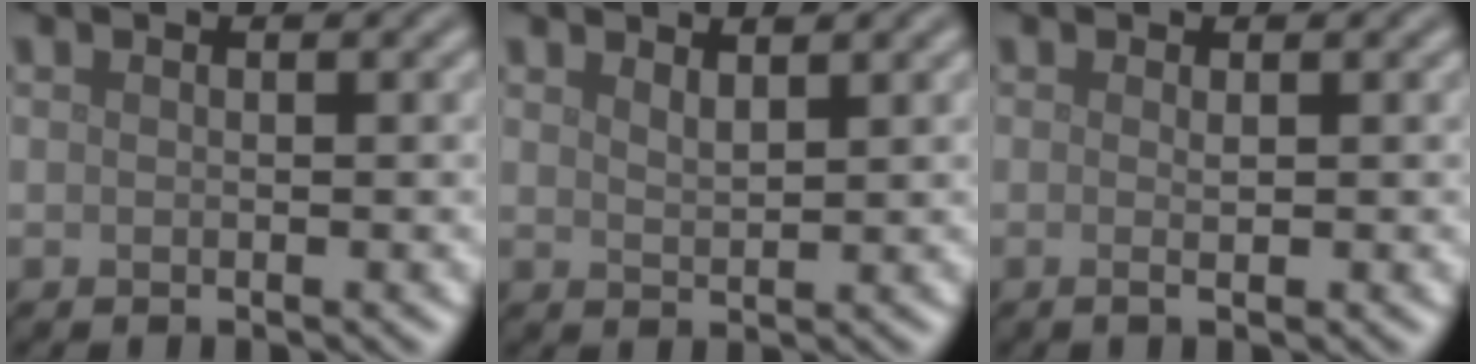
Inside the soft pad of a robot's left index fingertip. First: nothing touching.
{"total": 1.5, "force": [1.3, 0.3, 0.6], "torque": [-0.011, 0.001, 0.024]}
{"total": 1.4, "force": [0.0, 0.3, 1.4], "torque": [-0.020, -0.002, -0.004]}